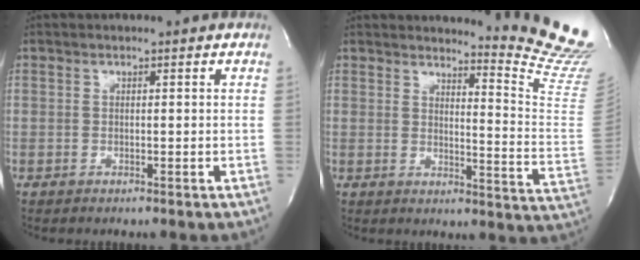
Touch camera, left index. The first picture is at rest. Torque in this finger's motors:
{"motor_torque": [0.10, -0.59, 0.09, 0.03]}